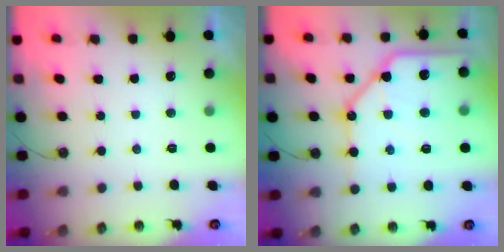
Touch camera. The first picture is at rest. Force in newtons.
{"total": 17.9, "press": 17.8, "slide": 2.1}